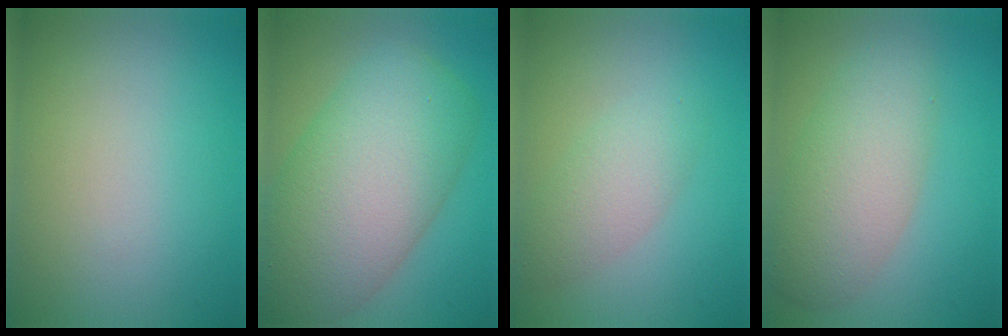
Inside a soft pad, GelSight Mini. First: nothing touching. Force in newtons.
{"total": 11.8, "press": 11.8, "slide": 0.5}
{"total": 2.8, "press": 2.8, "slide": 0.2}
{"total": 5.8, "press": 5.8, "slide": 0.2}